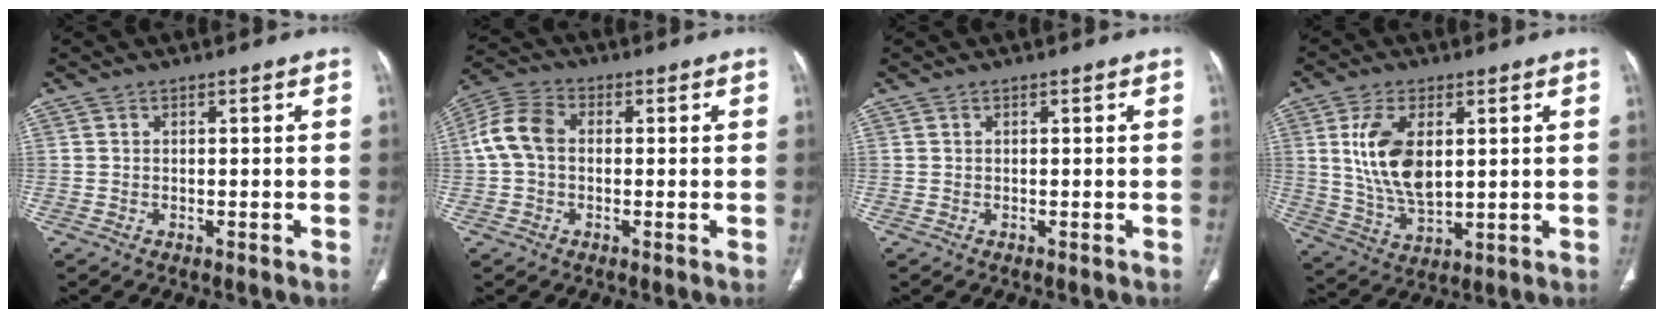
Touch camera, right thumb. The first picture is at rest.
{"total": 7.7, "force": [0.2, 5.5, 5.4], "torque": [-0.111, 0.025, -0.005]}
{"total": 0.0}
{"total": 12.1, "force": [2.6, 6.4, 9.9], "torque": [-0.187, -0.016, 0.059]}